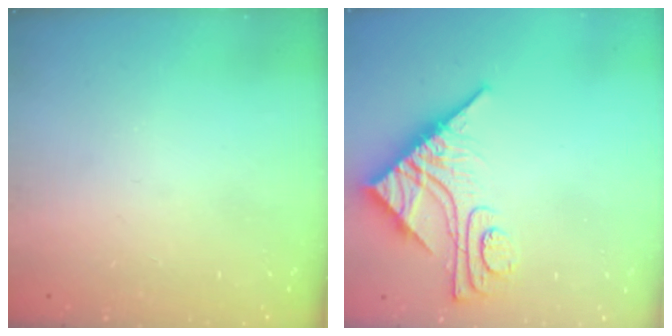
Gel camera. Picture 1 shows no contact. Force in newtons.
{"total": 10.9, "press": 10.8, "slide": 1.0}